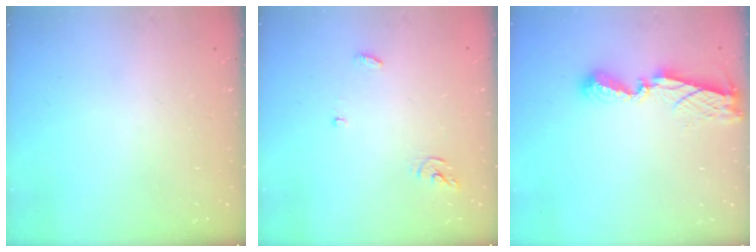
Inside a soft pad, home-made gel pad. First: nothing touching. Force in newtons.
{"total": 3.4, "press": 3.4, "slide": 0.2}
{"total": 7.5, "press": 7.5, "slide": 0.5}